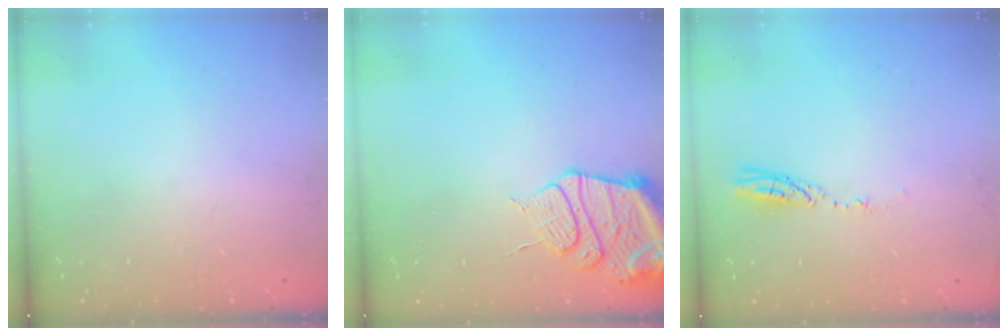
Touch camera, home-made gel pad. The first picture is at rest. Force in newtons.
{"total": 13.1, "press": 13.0, "slide": 1.6}
{"total": 3.5, "press": 3.5, "slide": 0.3}